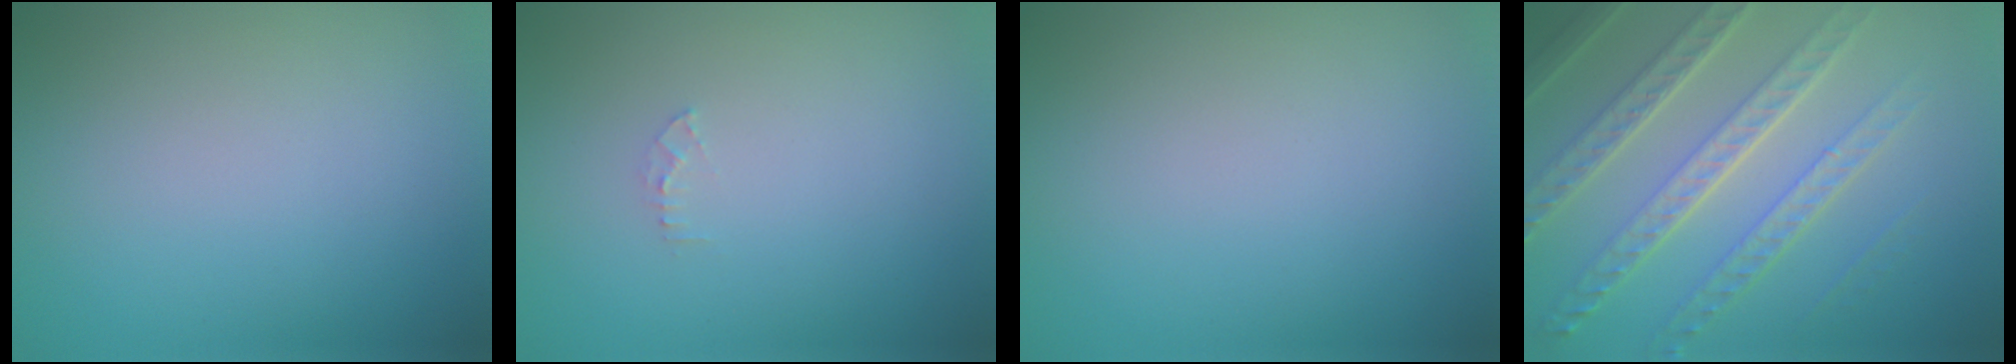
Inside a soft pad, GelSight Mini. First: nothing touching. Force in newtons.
{"total": 0.7, "press": 0.7, "slide": 0.1}
{"total": 0.0}
{"total": 7.7, "press": 5.6, "slide": 5.3}